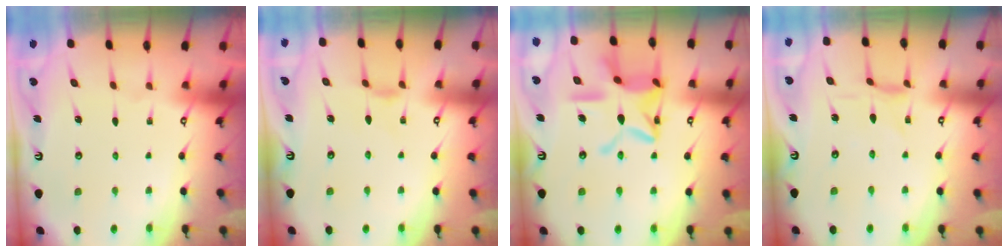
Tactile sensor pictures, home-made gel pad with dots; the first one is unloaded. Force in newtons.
{"total": 1.8, "press": 1.7, "slide": 0.5}
{"total": 16.8, "press": 16.8, "slide": 1.4}
{"total": 0.0}